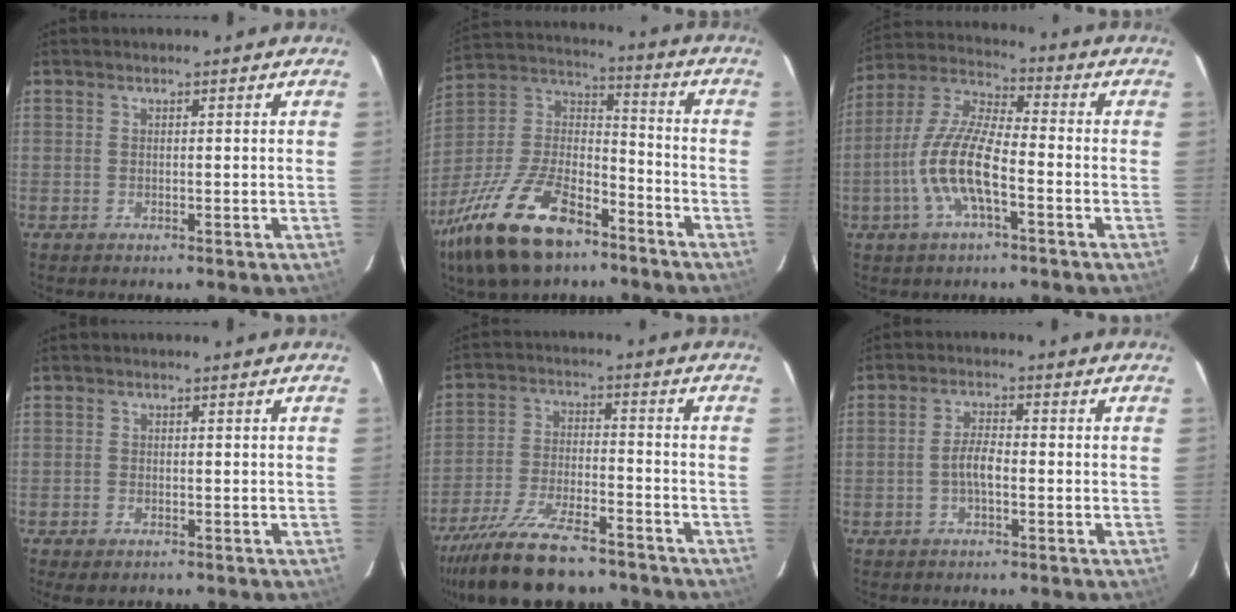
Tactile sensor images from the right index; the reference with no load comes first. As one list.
[{"total": 24.3, "force": [-15.0, 11.1, 15.5], "torque": [-0.329, -0.013, -0.264]}, {"total": 13.3, "force": [-4.5, 3.8, 11.9], "torque": [-0.249, -0.001, -0.090]}, {"total": 2.2, "force": [-1.5, 1.2, 1.1], "torque": [-0.027, -0.005, -0.026]}, {"total": 19.2, "force": [-15.8, 5.5, 9.5], "torque": [-0.198, -0.034, -0.257]}, {"total": 3.4, "force": [-1.2, 1.0, 3.0], "torque": [-0.063, 0.007, -0.023]}]